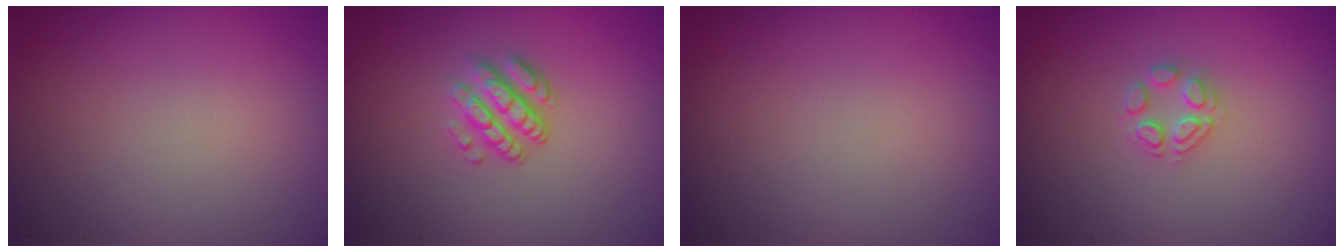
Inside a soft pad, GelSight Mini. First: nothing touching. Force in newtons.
{"total": 3.4, "press": 2.4, "slide": 2.4}
{"total": 0.0}
{"total": 2.0, "press": 2.0, "slide": 0.1}